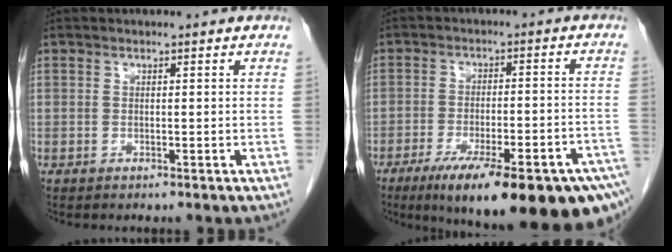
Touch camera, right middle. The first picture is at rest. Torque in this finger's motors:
{"motor_torque": [1.48, -0.66, 0.47, 0.16]}